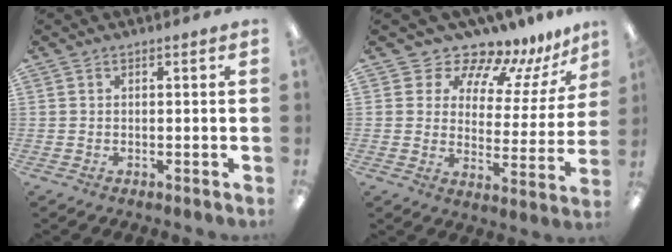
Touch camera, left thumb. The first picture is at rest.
{"total": 10.1, "force": [9.4, 3.4, 1.6], "torque": [-0.034, -0.094, 0.166]}